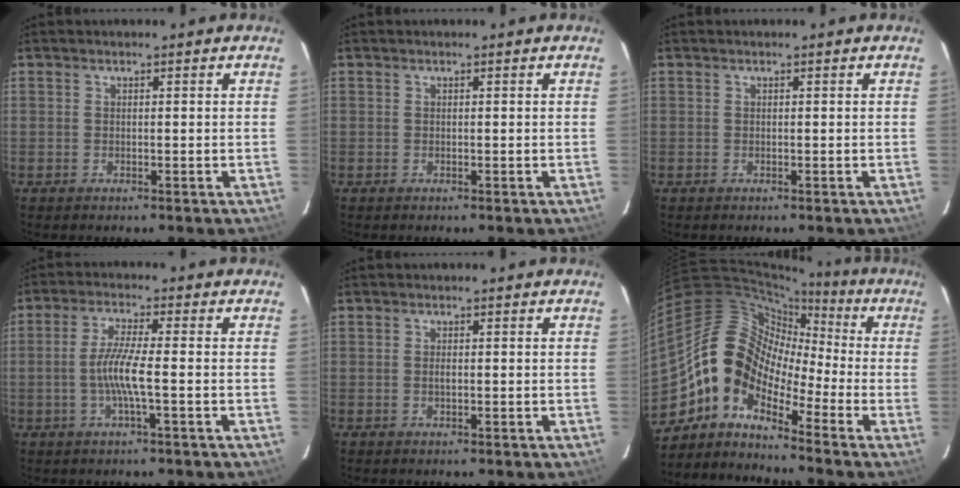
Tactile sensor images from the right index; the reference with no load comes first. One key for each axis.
{"total": 0.0}
{"total": 0.0}
{"total": 6.1, "fx": -1.5, "fy": -0.2, "fz": 5.9, "tx": -0.121, "ty": -0.002, "tz": -0.030}
{"total": 0.6, "fx": -0.1, "fy": 0.3, "fz": 0.6, "tx": -0.012, "ty": 0.001, "tz": -0.002}
{"total": 10.1, "fx": -5.5, "fy": 6.8, "fz": 5.0, "tx": -0.082, "ty": 0.036, "tz": -0.134}